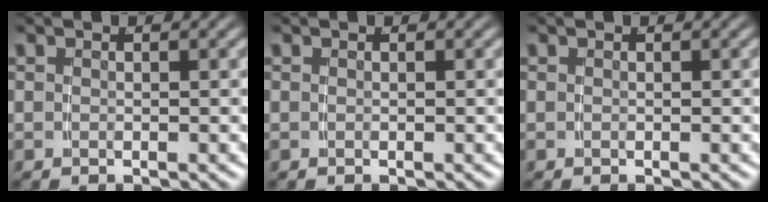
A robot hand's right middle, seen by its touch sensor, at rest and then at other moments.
{"total": 0.0}
{"total": 0.0}